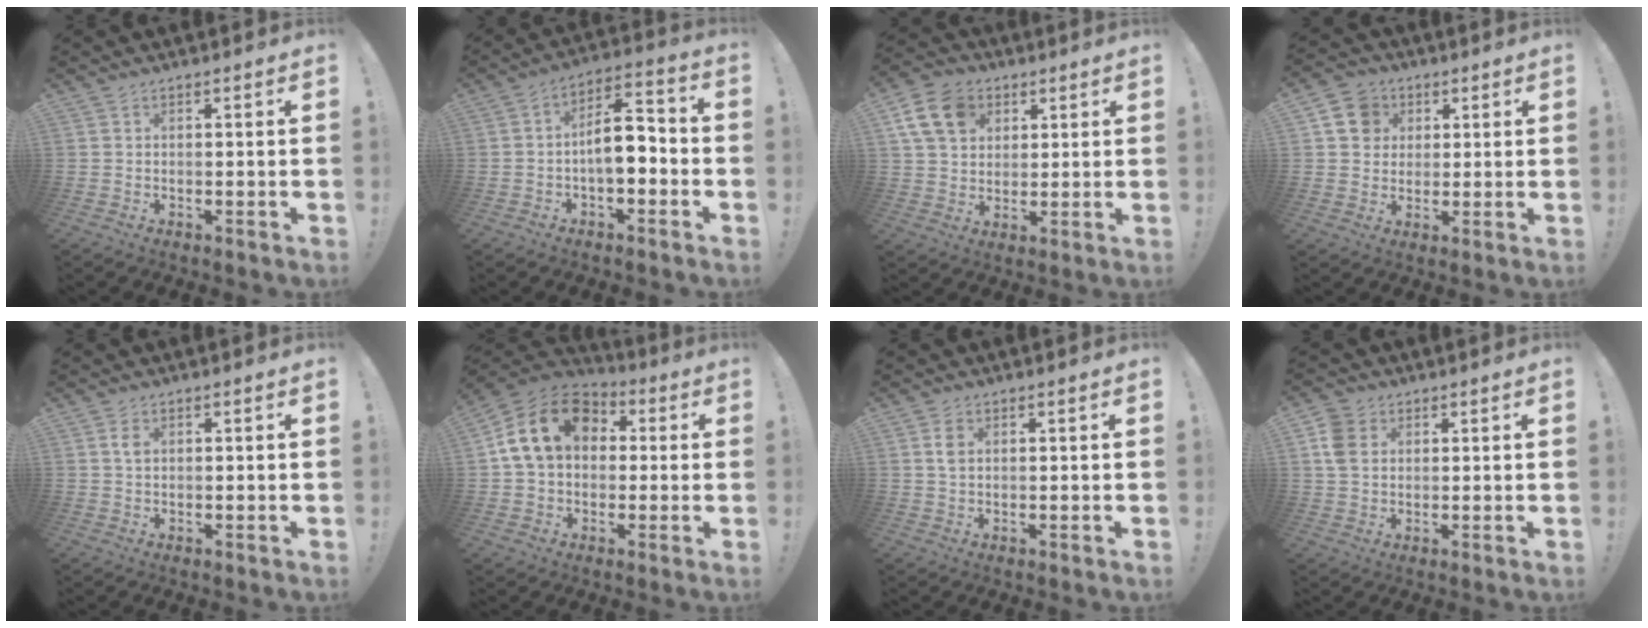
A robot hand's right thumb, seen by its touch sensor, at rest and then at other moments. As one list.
[{"total": 10.7, "force": [-2.0, 5.2, 9.1], "torque": [-0.141, 0.013, -0.034]}, {"total": 13.6, "force": [5.5, 10.4, 6.7], "torque": [-0.107, -0.015, 0.114]}, {"total": 9.8, "force": [3.2, 8.7, 3.3], "torque": [-0.040, -0.011, 0.065]}, {"total": 2.1, "force": [0.7, 1.2, 1.6], "torque": [-0.034, 0.004, 0.012]}, {"total": 17.4, "force": [4.2, 12.5, 11.3], "torque": [-0.182, 0.005, 0.076]}, {"total": 2.7, "force": [0.8, 1.5, 2.1], "torque": [-0.038, 0.002, 0.013]}, {"total": 7.7, "force": [1.9, 6.1, 4.3], "torque": [-0.084, 0.007, 0.041]}]